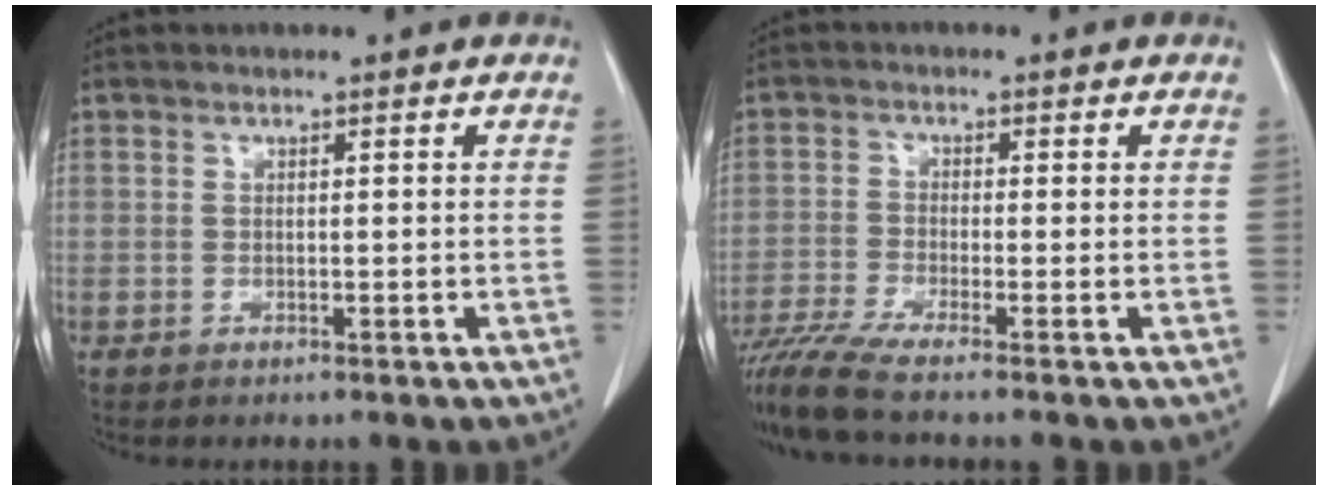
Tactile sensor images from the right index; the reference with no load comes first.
{"total": 7.1, "force": [-6.1, -1.4, 3.4], "torque": [-0.060, -0.017, -0.110]}